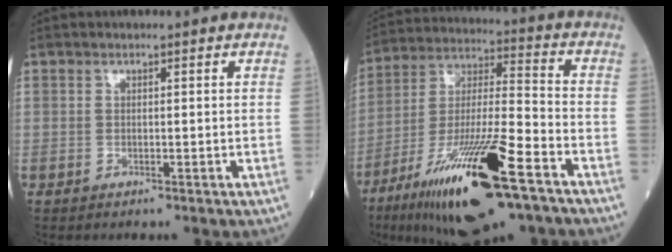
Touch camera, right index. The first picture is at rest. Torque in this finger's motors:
{"motor_torque": [1.68, -0.46, 0.44, 0.21]}